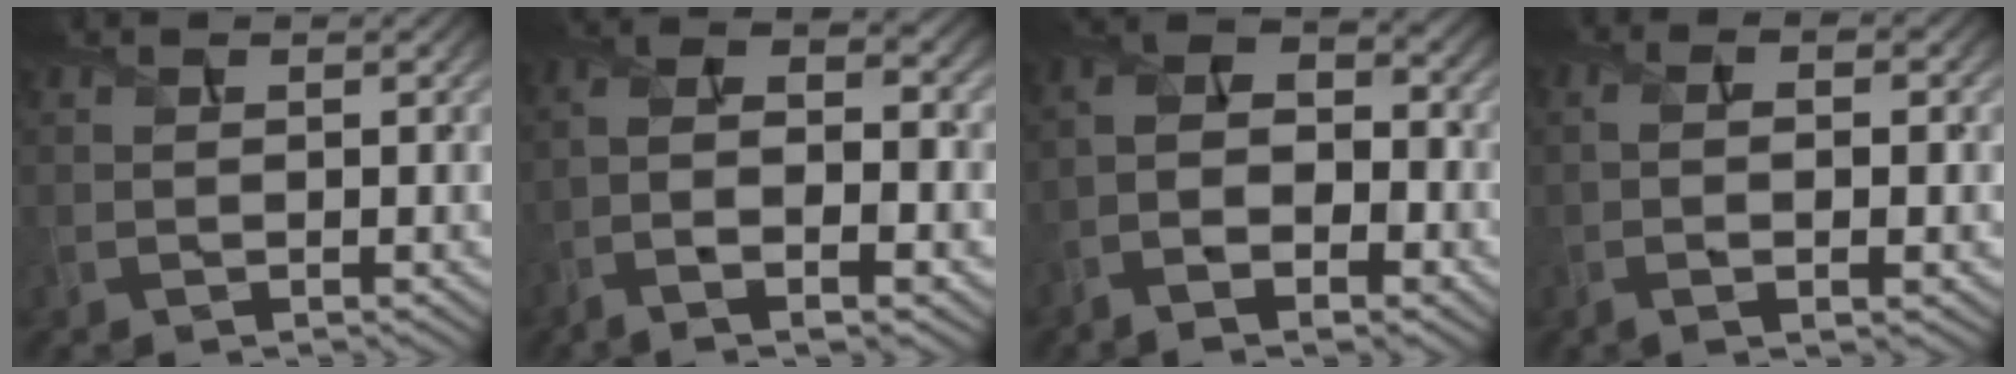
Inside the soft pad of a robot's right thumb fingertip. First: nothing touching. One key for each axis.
{"total": 9.7, "fx": -4.2, "fy": 3.3, "fz": 8.1, "tx": -0.166, "ty": -0.002, "tz": -0.074}
{"total": 9.1, "fx": -4.4, "fy": 4.5, "fz": 6.6, "tx": -0.136, "ty": -0.020, "tz": -0.084}
{"total": 4.4, "fx": -0.7, "fy": 1.2, "fz": 4.1, "tx": -0.078, "ty": -0.002, "tz": -0.013}